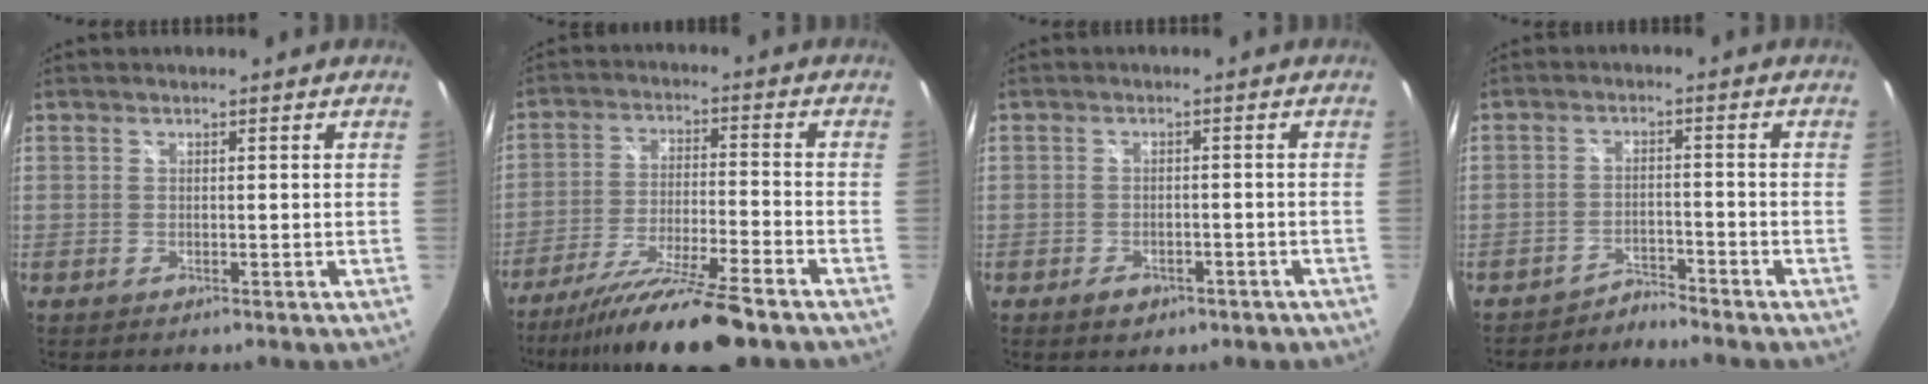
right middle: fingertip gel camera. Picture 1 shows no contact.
{"total": 15.6, "force": [-12.7, 0.5, 9.0], "torque": [-0.175, -0.025, -0.213]}
{"total": 4.1, "force": [-2.5, 2.6, 2.0], "torque": [-0.040, 0.004, -0.025]}
{"total": 3.1, "force": [-3.1, -0.1, -0.3], "torque": [0.002, 0.004, -0.054]}